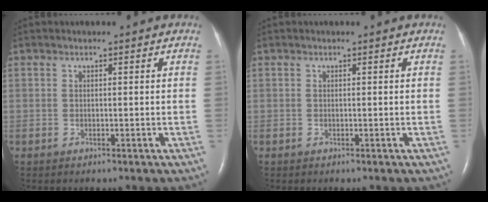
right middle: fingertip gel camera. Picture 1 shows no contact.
{"total": 0.0}